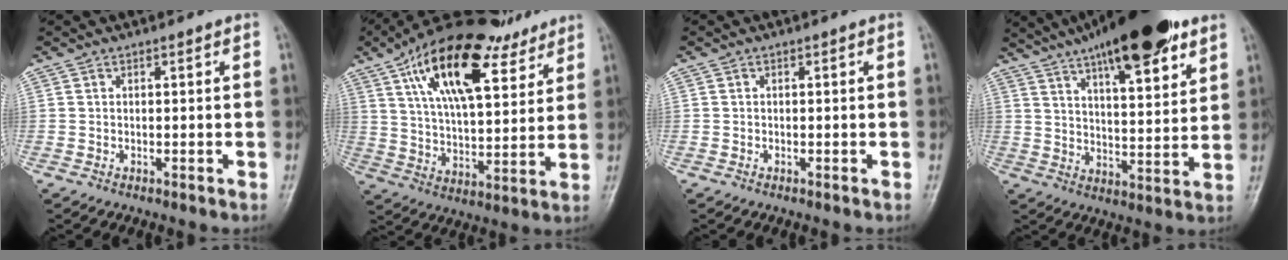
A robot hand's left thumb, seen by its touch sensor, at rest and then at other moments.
{"total": 23.1, "force": [12.9, 10.0, 16.3], "torque": [-0.239, -0.027, 0.219]}
{"total": 0.0}
{"total": 22.0, "force": [14.0, 6.4, 15.7], "torque": [-0.227, -0.036, 0.218]}